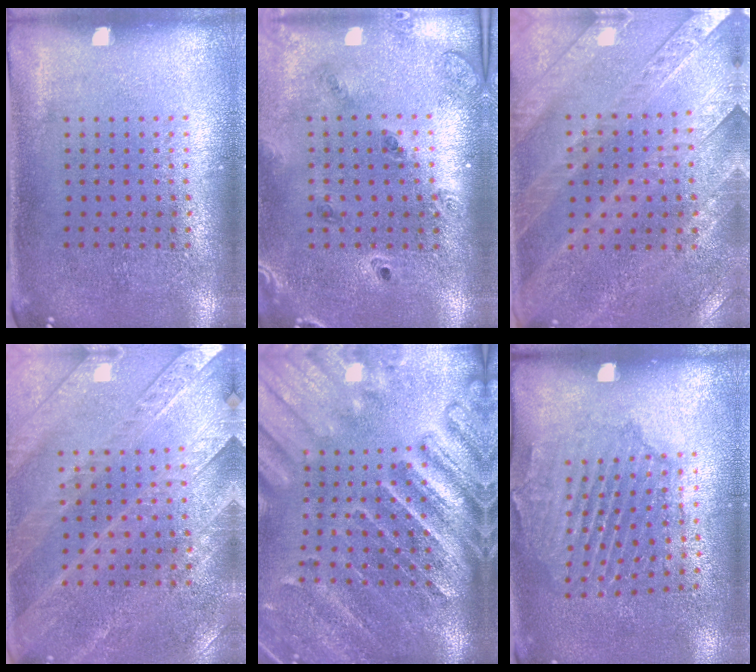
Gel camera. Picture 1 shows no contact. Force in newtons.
{"total": 1.3, "press": 1.3, "slide": 0.2}
{"total": 3.0, "press": 2.7, "slide": 1.1}
{"total": 2.8, "press": 2.6, "slide": 0.9}
{"total": 4.2, "press": 3.5, "slide": 2.3}
{"total": 1.5, "press": 1.5, "slide": 0.4}